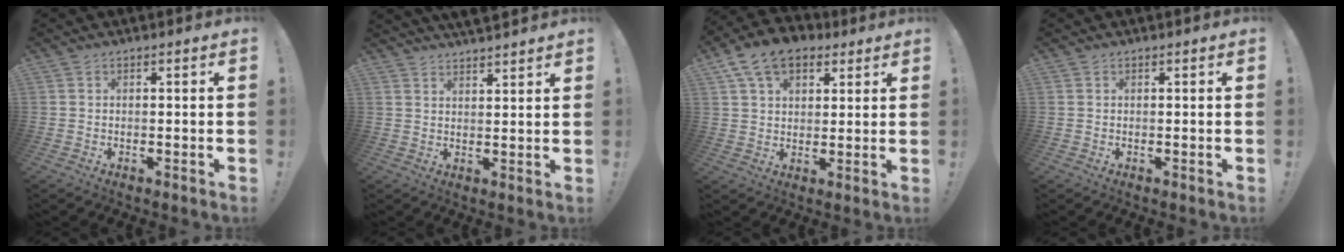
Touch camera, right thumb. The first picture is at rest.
{"total": 3.9, "force": [3.7, 0.6, 0.9], "torque": [-0.010, -0.025, 0.067]}
{"total": 12.4, "force": [6.3, 8.1, 6.9], "torque": [-0.107, -0.021, 0.122]}
{"total": 0.0}